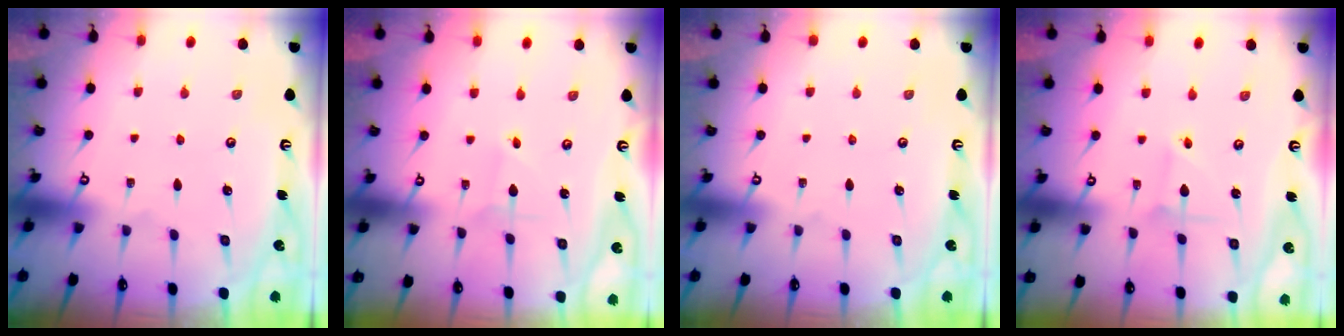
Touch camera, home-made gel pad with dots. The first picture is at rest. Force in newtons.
{"total": 1.7, "press": 1.7, "slide": 0.1}
{"total": 0.0}
{"total": 2.1, "press": 2.1, "slide": 0.2}